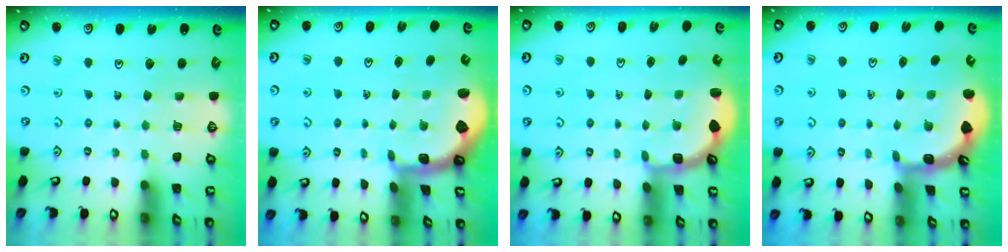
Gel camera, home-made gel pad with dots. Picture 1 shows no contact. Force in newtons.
{"total": 1.0, "press": 0.9, "slide": 0.4}
{"total": 3.0, "press": 2.0, "slide": 2.2}
{"total": 3.1, "press": 3.1, "slide": 0.3}